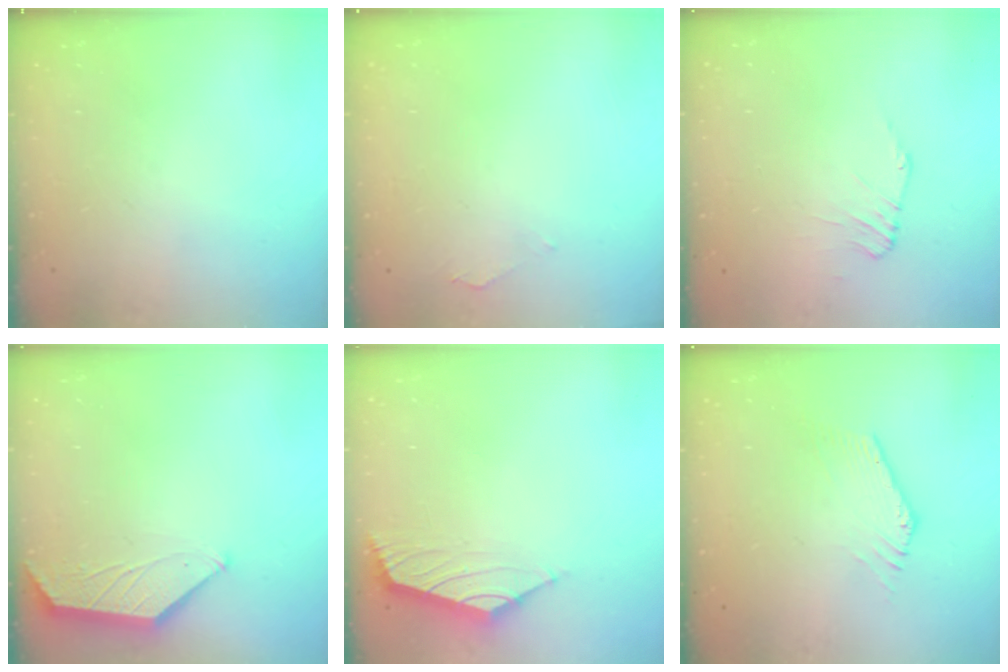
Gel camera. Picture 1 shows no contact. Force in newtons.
{"total": 1.0, "press": 1.0, "slide": 0.2}
{"total": 1.1, "press": 1.1, "slide": 0.3}
{"total": 1.4, "press": 1.4, "slide": 0.3}
{"total": 2.3, "press": 2.2, "slide": 0.6}
{"total": 0.0}